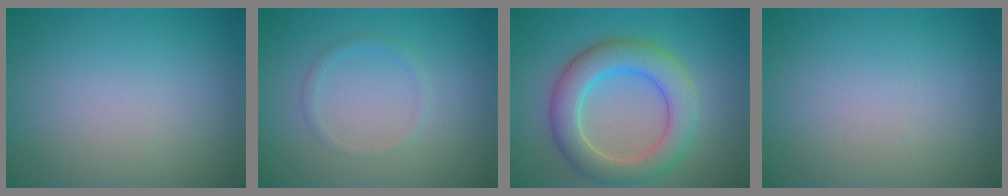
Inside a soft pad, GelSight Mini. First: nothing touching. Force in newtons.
{"total": 0.9, "press": 0.9, "slide": 0.1}
{"total": 6.1, "press": 6.1, "slide": 0.4}
{"total": 0.0}